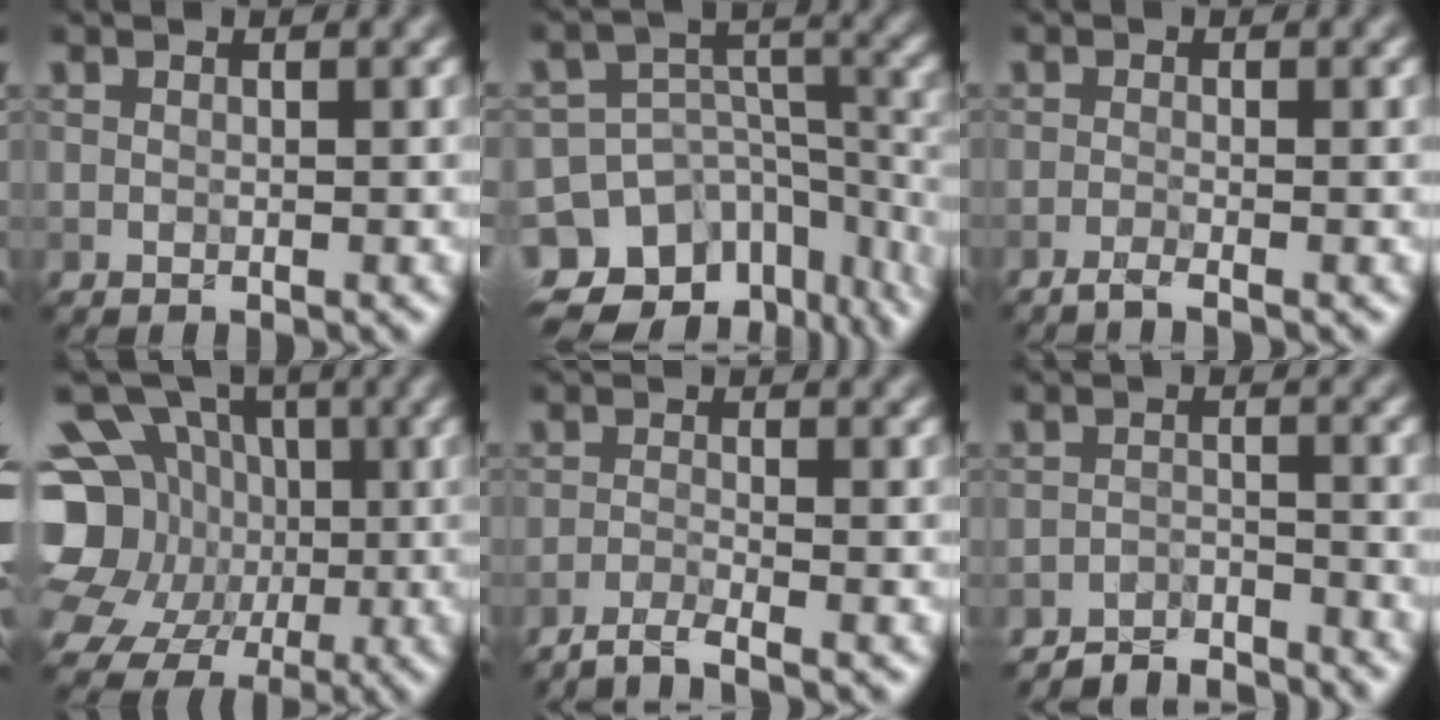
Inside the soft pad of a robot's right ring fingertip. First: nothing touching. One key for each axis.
{"total": 13.9, "fx": -8.6, "fy": 9.7, "fz": 5.0, "tx": -0.117, "ty": -0.005, "tz": -0.100}
{"total": 1.5, "fx": -1.1, "fy": 0.2, "fz": 1.0, "tx": -0.016, "ty": -0.002, "tz": -0.030}
{"total": 15.9, "fx": 0.0, "fy": 14.1, "fz": 7.4, "tx": -0.183, "ty": 0.019, "tz": -0.019}
{"total": 2.4, "fx": -2.0, "fy": 0.3, "fz": 1.4, "tx": -0.023, "ty": 0.000, "tz": -0.051}
{"total": 3.9, "fx": -3.8, "fy": 0.6, "fz": 0.4, "tx": -0.007, "ty": 0.000, "tz": -0.072}